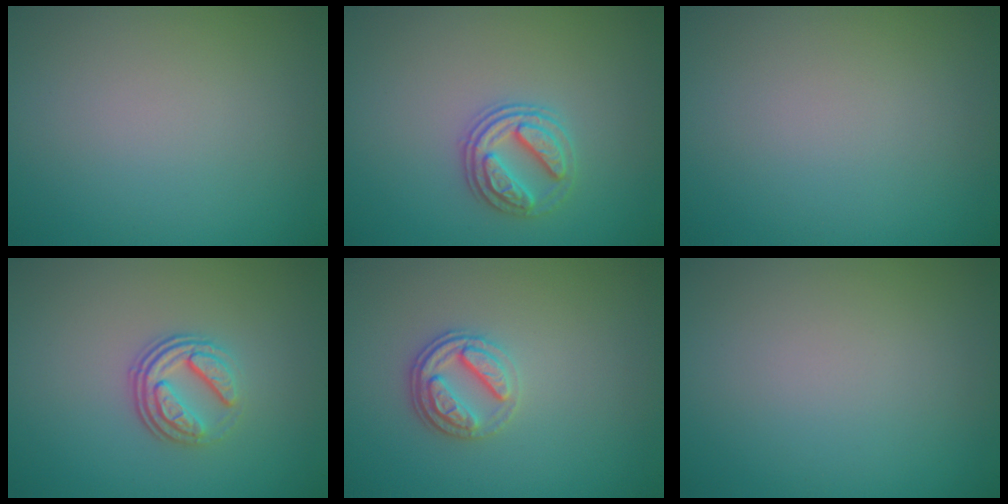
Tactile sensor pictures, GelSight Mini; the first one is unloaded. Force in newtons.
{"total": 2.7, "press": 2.6, "slide": 0.9}
{"total": 0.0}
{"total": 3.4, "press": 2.5, "slide": 2.3}
{"total": 2.8, "press": 2.6, "slide": 1.1}
{"total": 0.0}